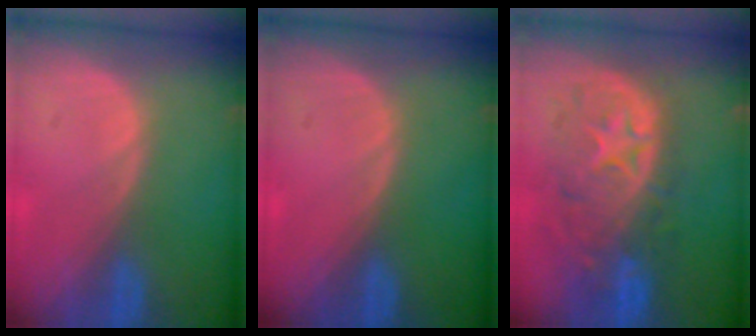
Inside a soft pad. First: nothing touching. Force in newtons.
{"total": 0.0}
{"total": 11.1, "press": 9.8, "slide": 5.2}